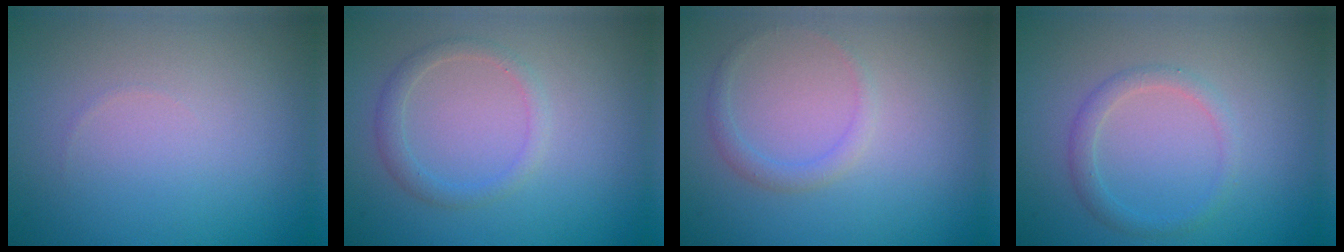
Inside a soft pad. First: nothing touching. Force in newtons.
{"total": 1.7, "press": 1.7, "slide": 0.1}
{"total": 1.3, "press": 1.3, "slide": 0.1}
{"total": 1.7, "press": 1.7, "slide": 0.0}